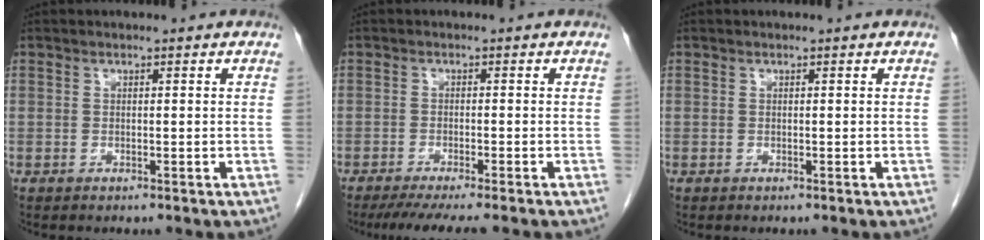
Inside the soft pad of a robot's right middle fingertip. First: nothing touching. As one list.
[{"total": 7.6, "force": [-6.4, -0.1, 4.1], "torque": [-0.046, -0.016, -0.098]}, {"total": 0.0}]